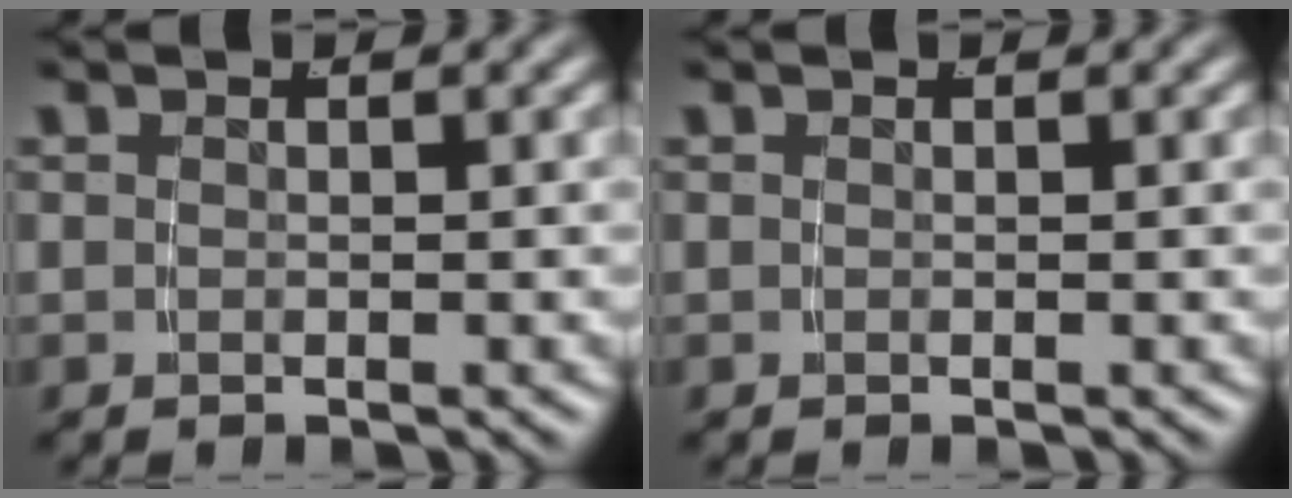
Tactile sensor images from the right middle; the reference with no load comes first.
{"total": 0.0}